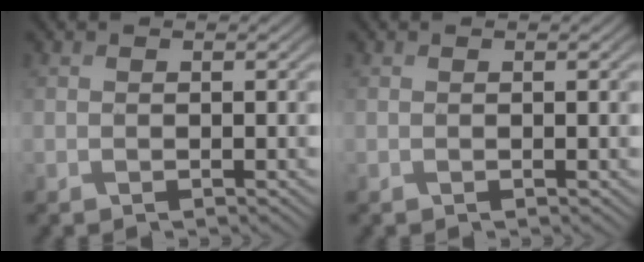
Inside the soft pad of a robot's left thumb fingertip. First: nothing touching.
{"total": 0.8, "force": [0.1, 0.1, 0.8], "torque": [-0.012, 0.001, 0.001]}